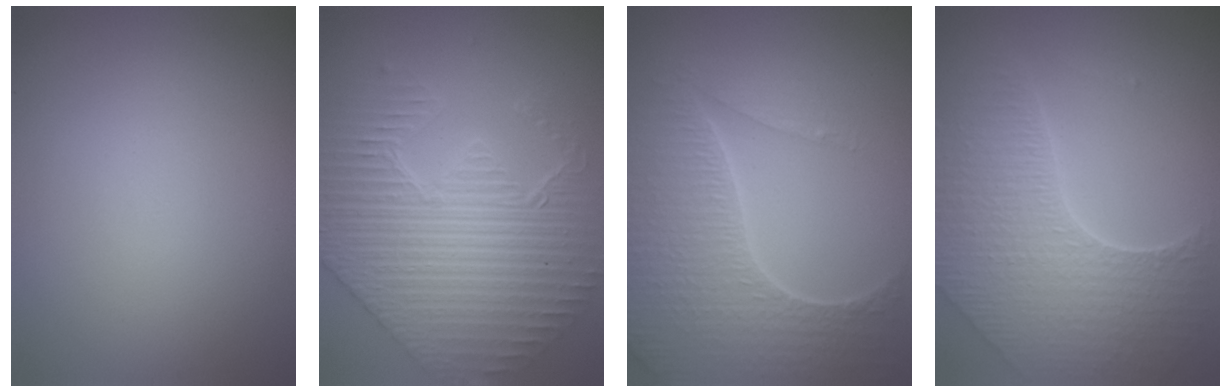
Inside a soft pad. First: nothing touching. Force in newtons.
{"total": 6.7, "press": 5.7, "slide": 3.6}
{"total": 7.8, "press": 5.4, "slide": 5.7}
{"total": 7.8, "press": 5.6, "slide": 5.4}